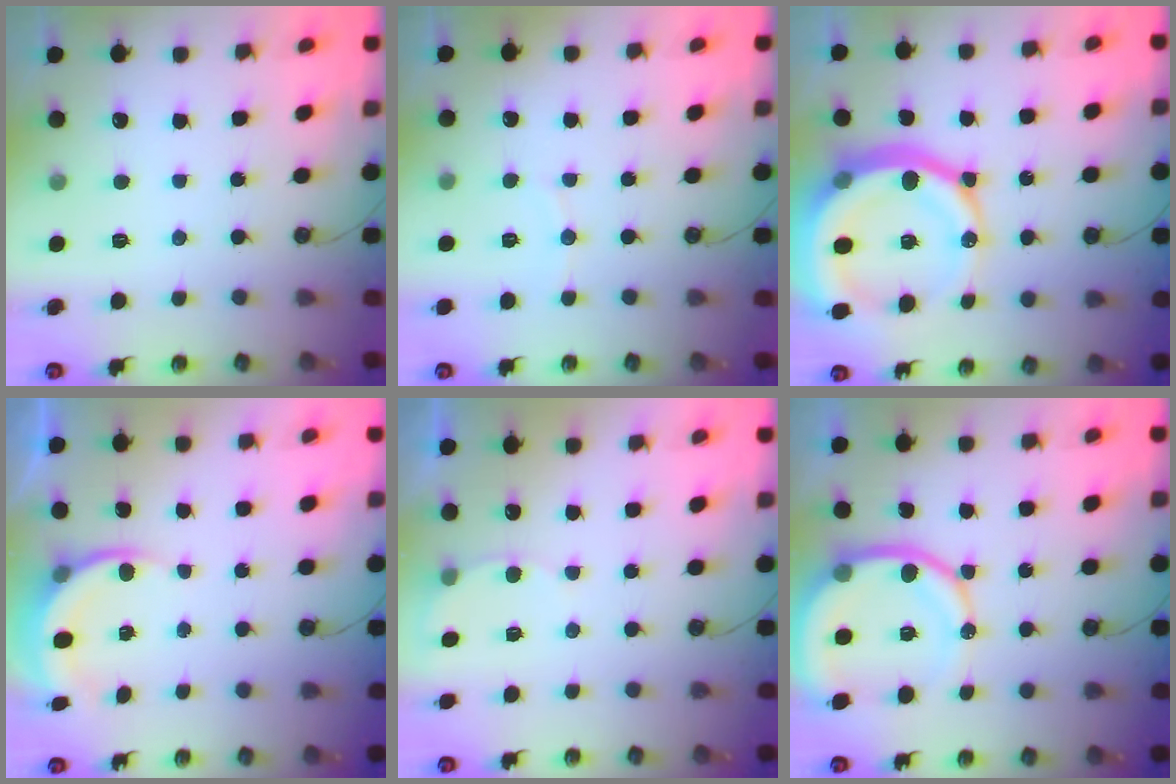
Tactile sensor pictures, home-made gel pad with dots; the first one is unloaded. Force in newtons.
{"total": 4.1, "press": 4.0, "slide": 0.4}
{"total": 22.2, "press": 22.1, "slide": 2.4}
{"total": 6.2, "press": 6.1, "slide": 1.3}
{"total": 5.0, "press": 4.7, "slide": 1.4}
{"total": 13.6, "press": 13.5, "slide": 1.8}